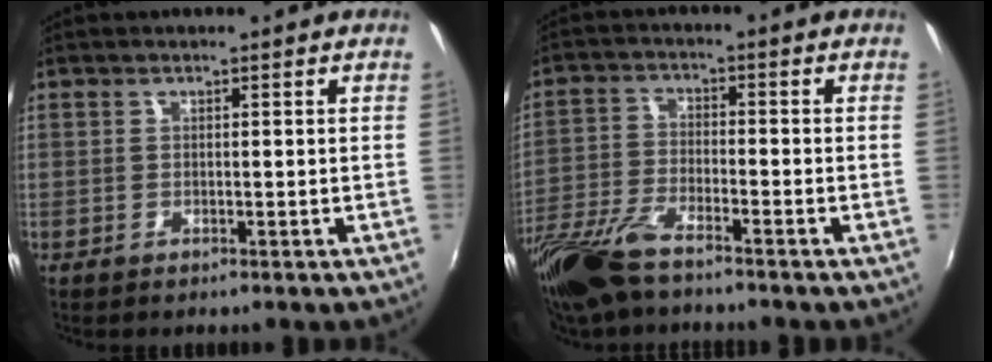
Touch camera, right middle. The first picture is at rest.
{"total": 11.2, "force": [-8.6, 2.7, 6.7], "torque": [-0.155, -0.025, -0.175]}